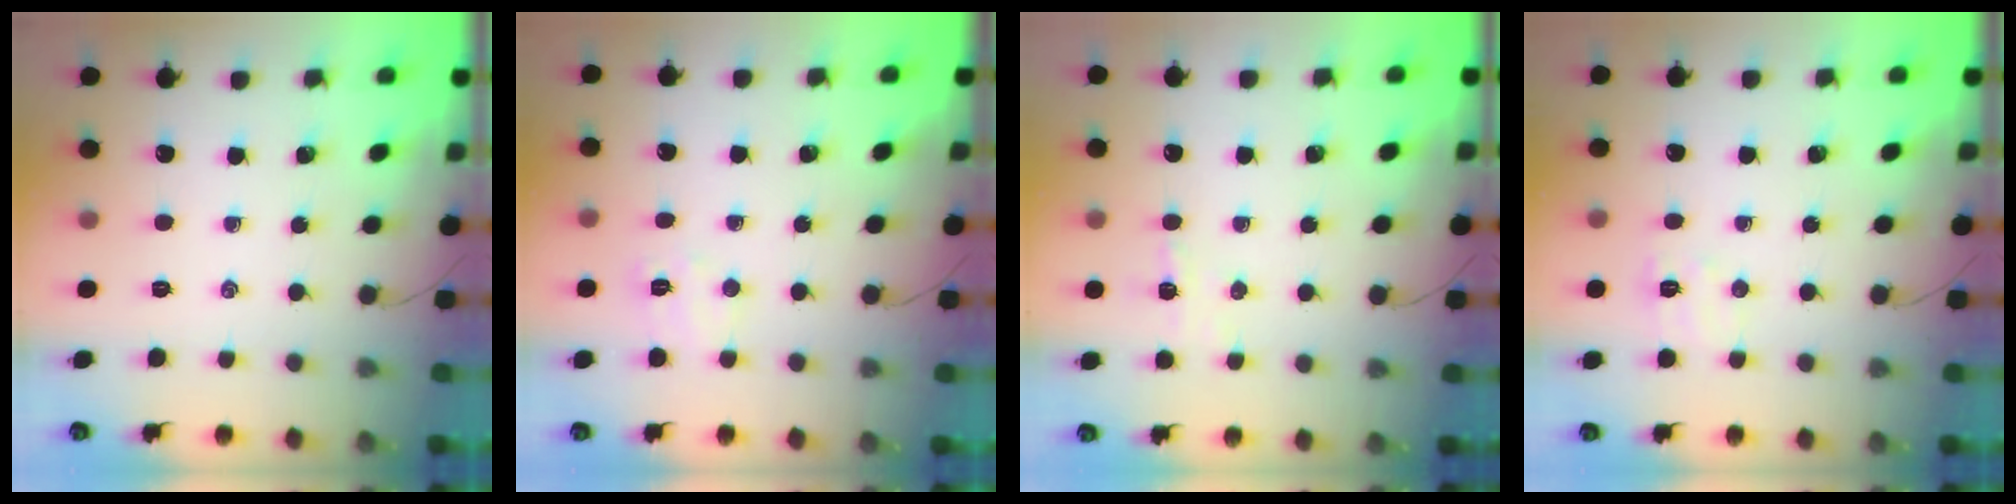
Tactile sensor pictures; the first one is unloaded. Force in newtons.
{"total": 6.4, "press": 6.3, "slide": 1.2}
{"total": 3.0, "press": 2.8, "slide": 0.9}
{"total": 6.0, "press": 5.9, "slide": 1.4}